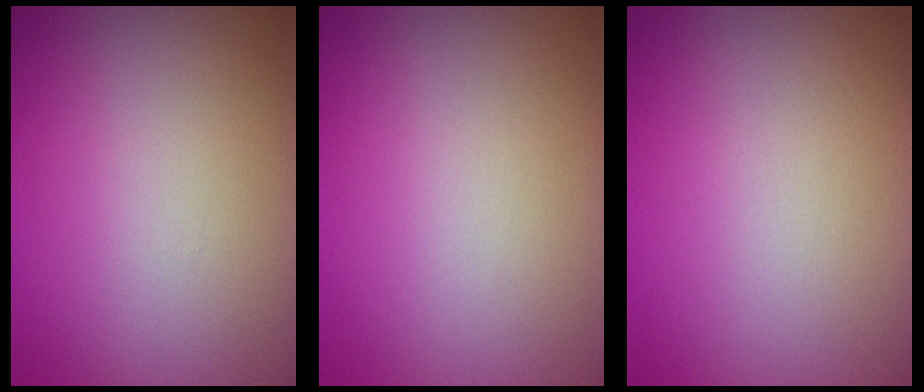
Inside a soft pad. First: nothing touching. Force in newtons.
{"total": 0.0}
{"total": 0.0}